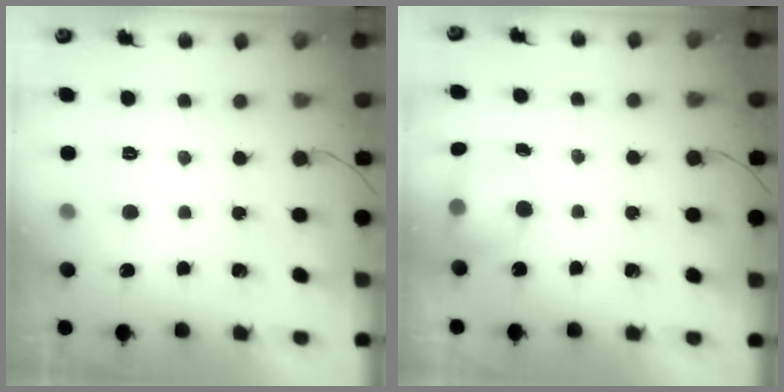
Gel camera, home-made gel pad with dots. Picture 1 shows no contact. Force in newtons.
{"total": 7.4, "press": 5.7, "slide": 4.7}